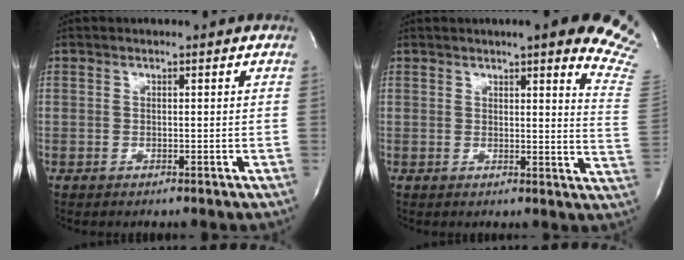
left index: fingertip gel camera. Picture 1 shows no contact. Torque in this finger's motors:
{"motor_torque": [0.06, -0.28, 0.37, 0.06]}